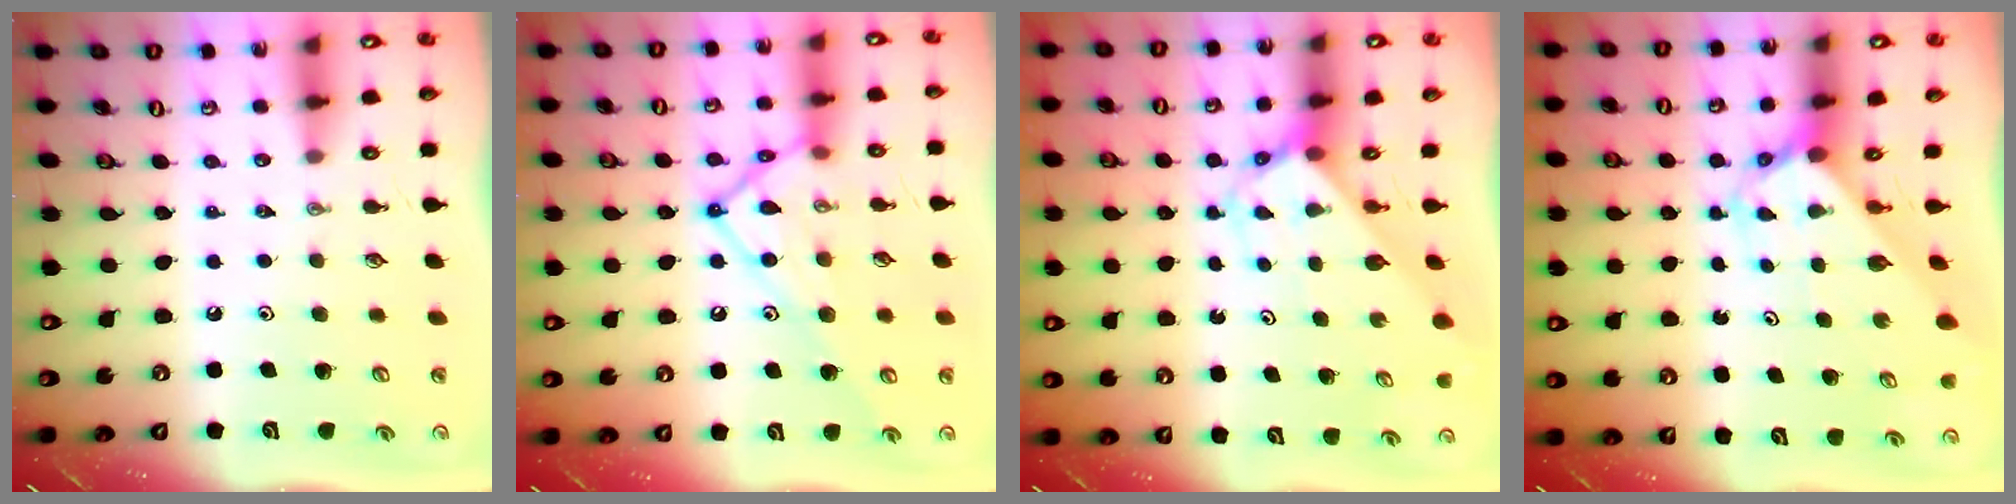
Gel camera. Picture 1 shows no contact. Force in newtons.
{"total": 16.0, "press": 15.9, "slide": 1.6}
{"total": 2.9, "press": 2.9, "slide": 0.1}
{"total": 2.5, "press": 2.5, "slide": 0.2}